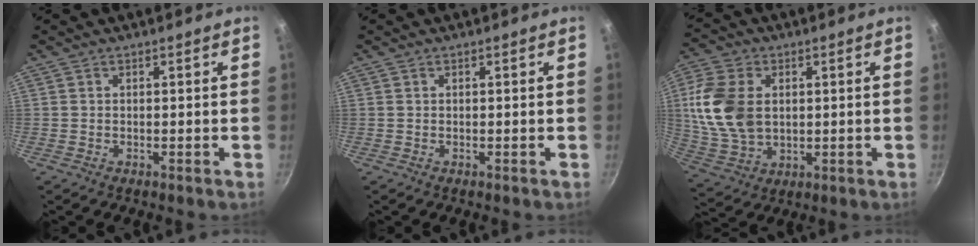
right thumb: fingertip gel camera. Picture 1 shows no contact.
{"total": 0.0}
{"total": 14.4, "force": [1.9, 9.9, 10.3], "torque": [-0.194, -0.007, 0.043]}